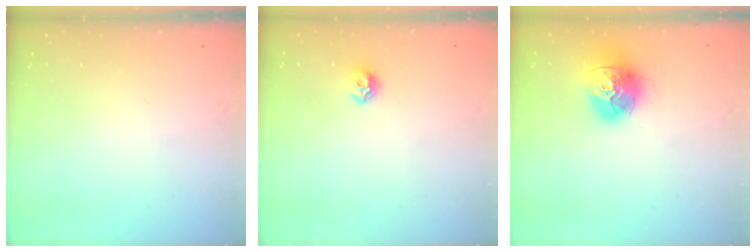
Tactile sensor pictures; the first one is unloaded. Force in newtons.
{"total": 6.5, "press": 6.5, "slide": 0.7}
{"total": 15.7, "press": 15.6, "slide": 1.6}